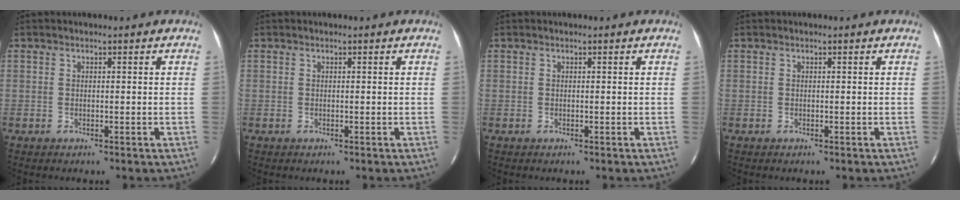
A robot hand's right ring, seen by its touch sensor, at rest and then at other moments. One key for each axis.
{"total": 0.0}
{"total": 0.0}
{"total": 0.0}